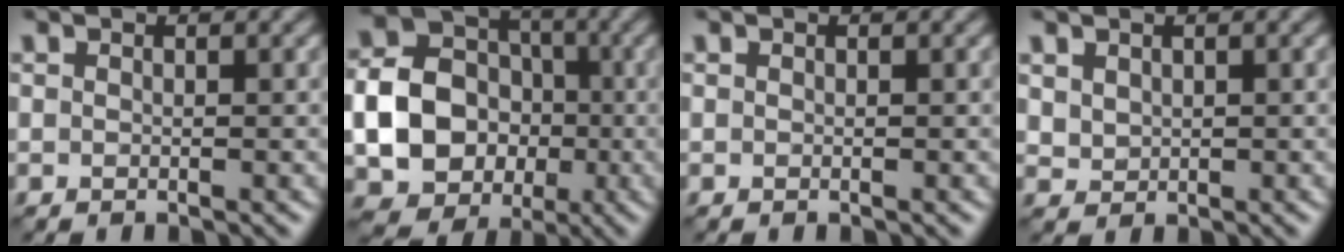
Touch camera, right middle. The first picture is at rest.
{"total": 9.5, "force": [-1.8, 7.9, 4.9], "torque": [-0.084, -0.012, -0.046]}
{"total": 0.0}
{"total": 1.4, "force": [0.7, 1.0, 0.6], "torque": [-0.014, -0.006, 0.020]}